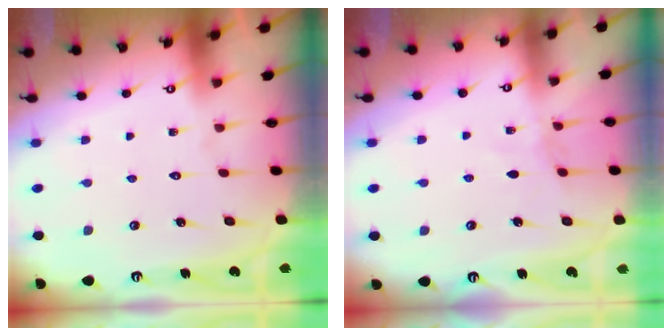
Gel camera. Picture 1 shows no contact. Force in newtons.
{"total": 3.8, "press": 3.8, "slide": 0.5}